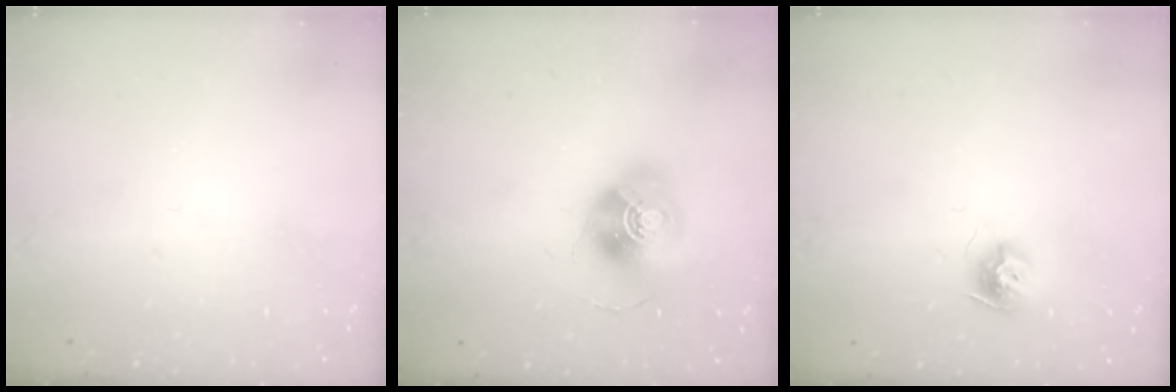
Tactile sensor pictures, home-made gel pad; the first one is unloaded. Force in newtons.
{"total": 17.5, "press": 17.5, "slide": 0.4}
{"total": 8.3, "press": 8.3, "slide": 0.4}